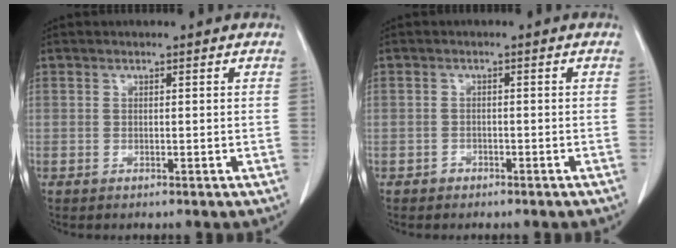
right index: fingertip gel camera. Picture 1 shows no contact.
{"total": 1.1, "force": [-0.8, 0.8, 0.0], "torque": [0.000, 0.006, -0.015]}